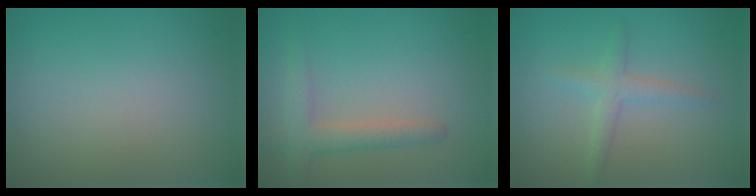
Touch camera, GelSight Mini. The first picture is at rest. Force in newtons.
{"total": 2.9, "press": 2.9, "slide": 0.2}
{"total": 1.9, "press": 1.9, "slide": 0.1}